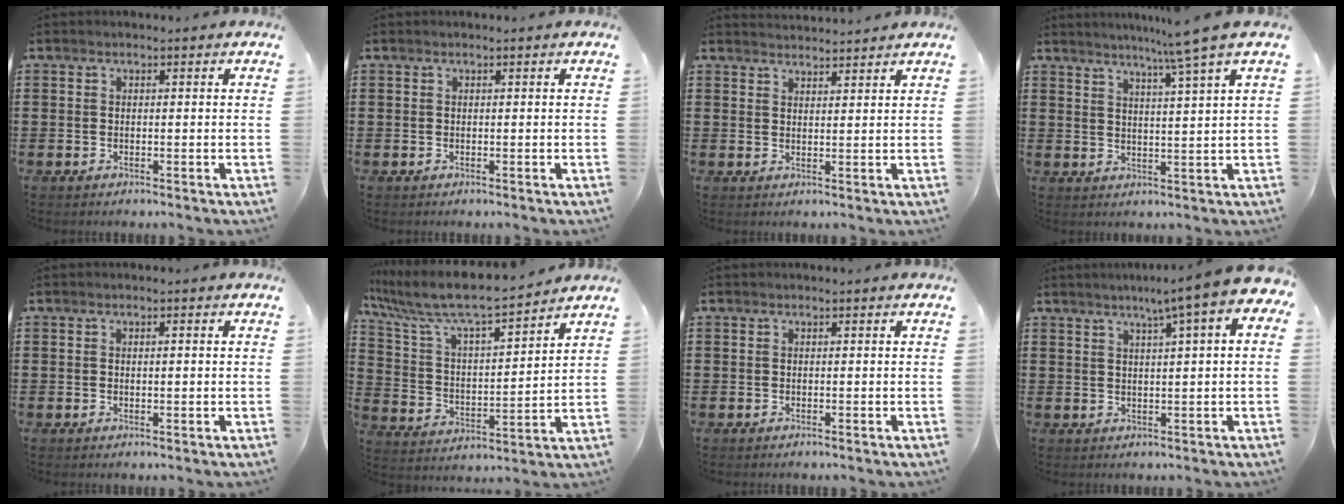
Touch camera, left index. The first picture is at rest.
{"total": 0.0}
{"total": 2.1, "force": [2.1, -0.1, -0.3], "torque": [-0.001, -0.004, 0.040]}
{"total": 6.1, "force": [4.5, -1.7, 3.6], "torque": [-0.081, -0.020, 0.073]}
{"total": 0.8, "force": [0.2, 0.1, 0.8], "torque": [-0.016, -0.002, 0.004]}
{"total": 8.7, "force": [7.7, 0.8, 4.0], "torque": [-0.110, -0.050, 0.127]}
{"total": 0.0}
{"total": 5.3, "force": [2.9, -0.4, 4.4], "torque": [-0.082, -0.014, 0.042]}